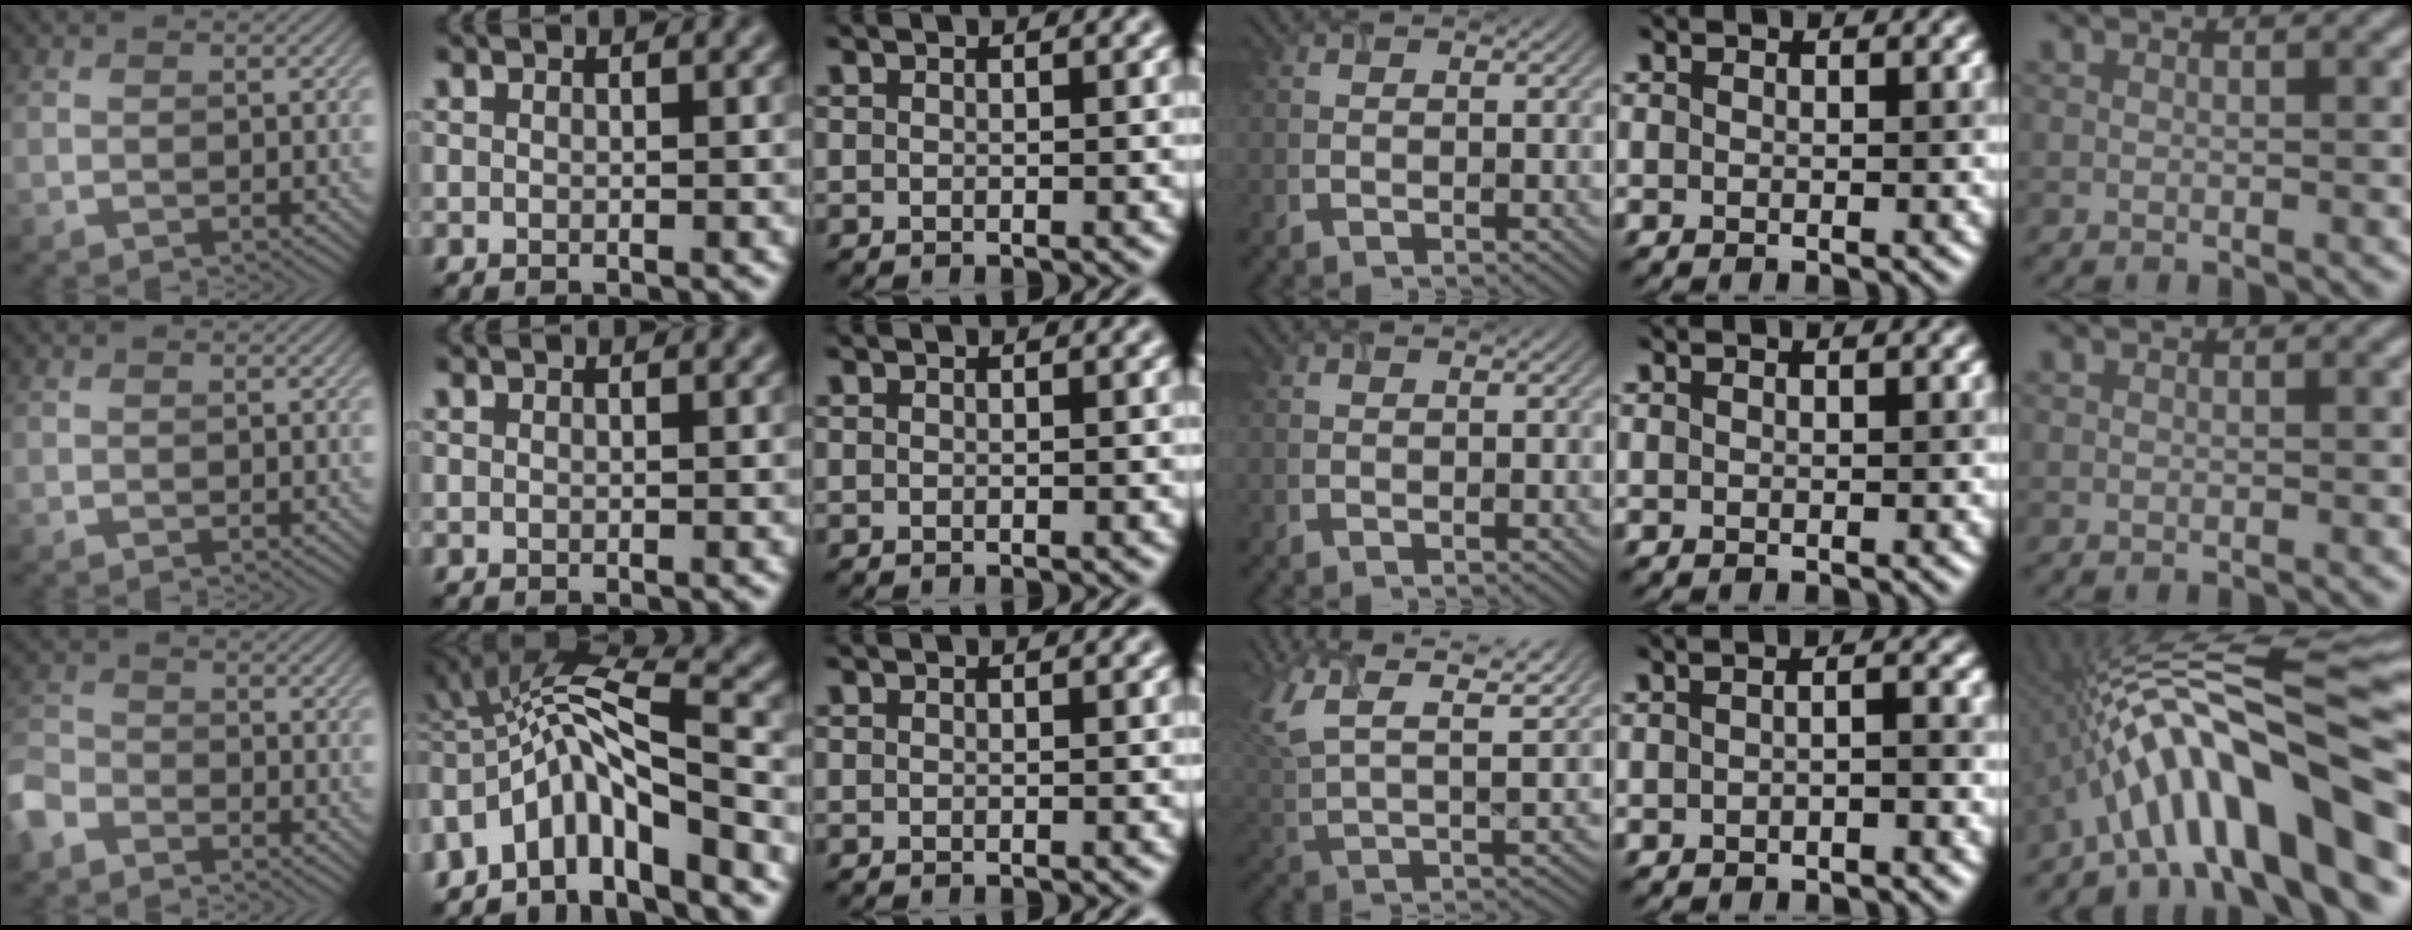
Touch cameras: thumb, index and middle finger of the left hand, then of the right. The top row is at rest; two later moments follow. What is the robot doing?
{"motion": "screw", "object": "timer"}